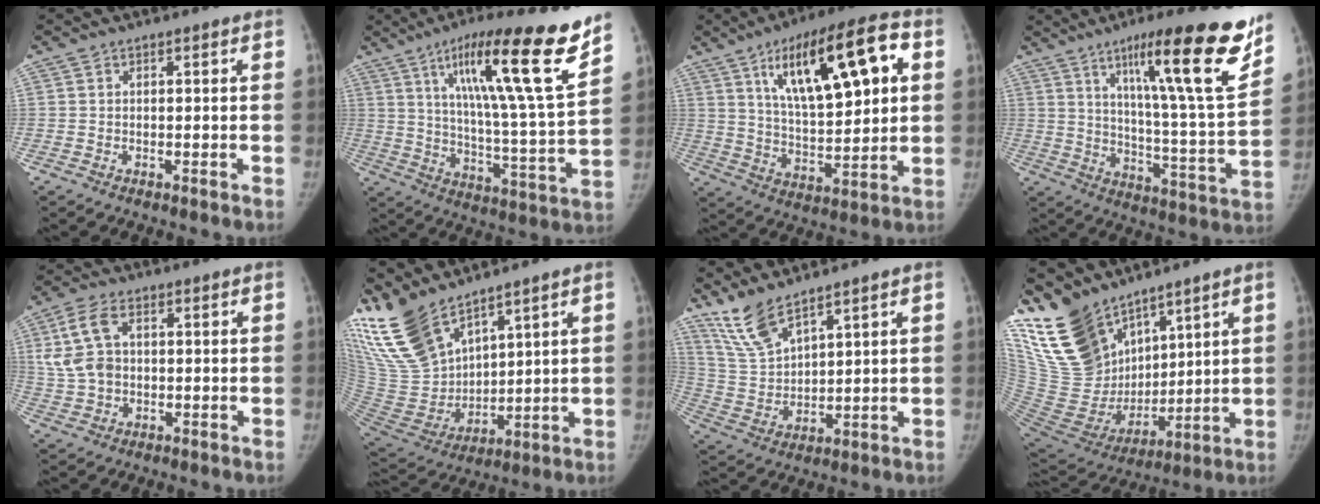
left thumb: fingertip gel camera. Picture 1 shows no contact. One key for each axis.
{"total": 22.4, "fx": 13.6, "fy": 1.8, "fz": 17.8, "tx": -0.250, "ty": -0.055, "tz": 0.216}
{"total": 21.3, "fx": 7.8, "fy": 7.4, "fz": 18.5, "tx": -0.265, "ty": -0.010, "tz": 0.127}
{"total": 23.7, "fx": 14.1, "fy": 2.7, "fz": 18.9, "tx": -0.250, "ty": -0.060, "tz": 0.216}
{"total": 8.4, "fx": 1.7, "fy": 5.7, "fz": 5.9, "tx": -0.117, "ty": 0.009, "tz": 0.037}
{"total": 17.5, "fx": 13.5, "fy": 7.1, "fz": 8.6, "tx": -0.153, "ty": -0.068, "tz": 0.282}
{"total": 8.9, "fx": 7.3, "fy": 2.2, "fz": 4.4, "tx": -0.089, "ty": -0.041, "tz": 0.165}
{"total": 19.9, "fx": 14.3, "fy": 10.5, "fz": 9.0, "tx": -0.138, "ty": -0.062, "tz": 0.288}